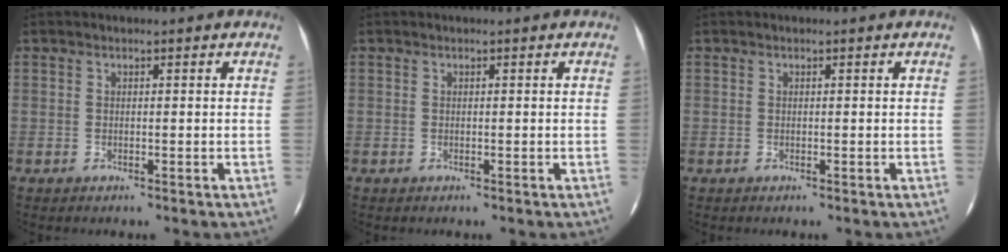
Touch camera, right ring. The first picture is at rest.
{"total": 0.0}
{"total": 0.0}